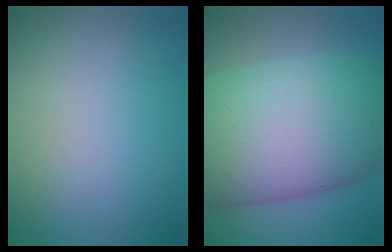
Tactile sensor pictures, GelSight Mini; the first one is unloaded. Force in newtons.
{"total": 15.9, "press": 15.9, "slide": 0.8}